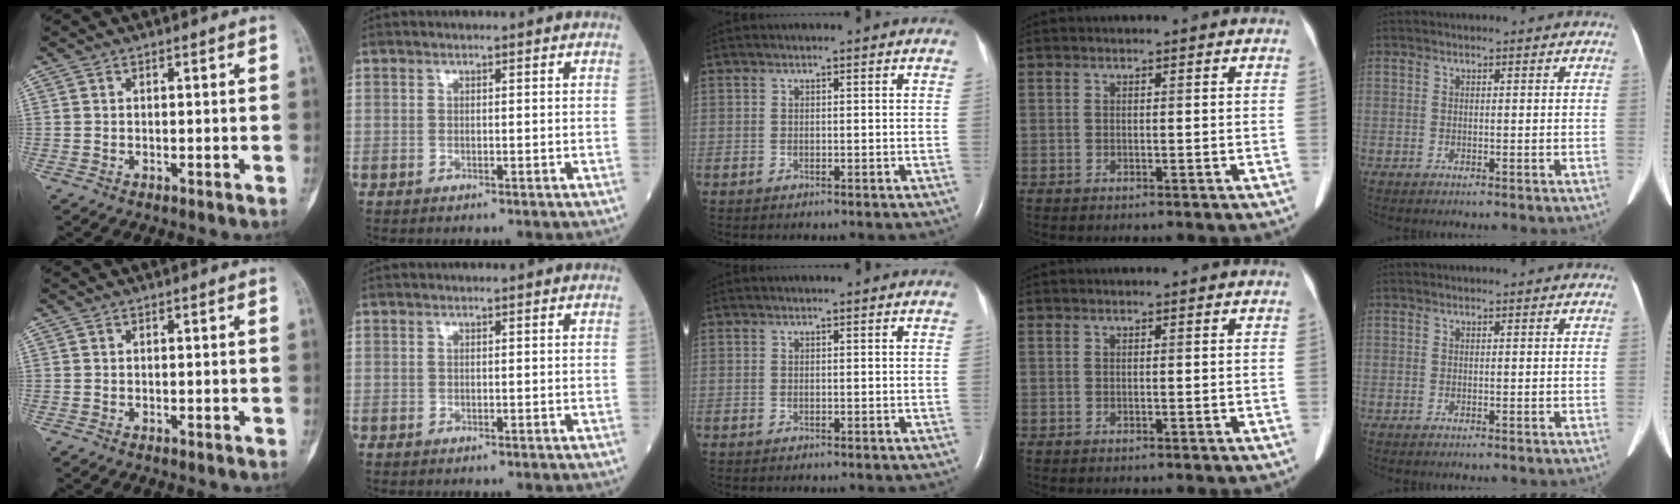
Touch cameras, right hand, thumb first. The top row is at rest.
{}